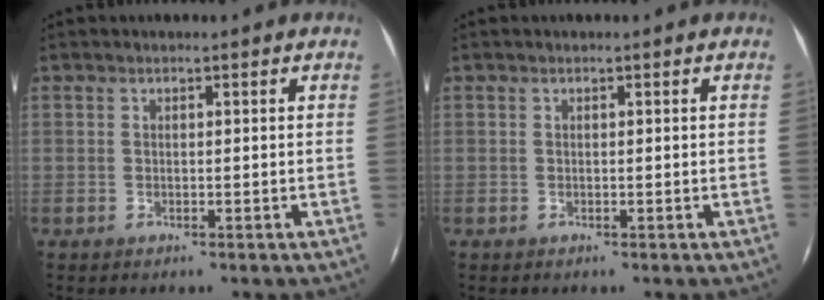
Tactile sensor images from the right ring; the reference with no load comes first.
{"total": 0.0}